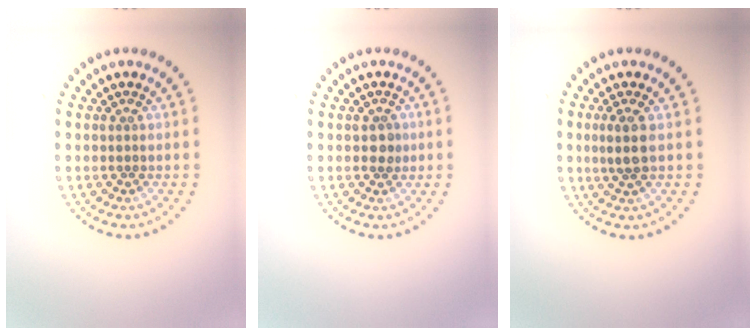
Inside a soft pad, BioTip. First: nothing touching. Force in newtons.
{"total": 1.2, "press": 1.2, "slide": 0.3}
{"total": 2.2, "press": 1.9, "slide": 1.1}